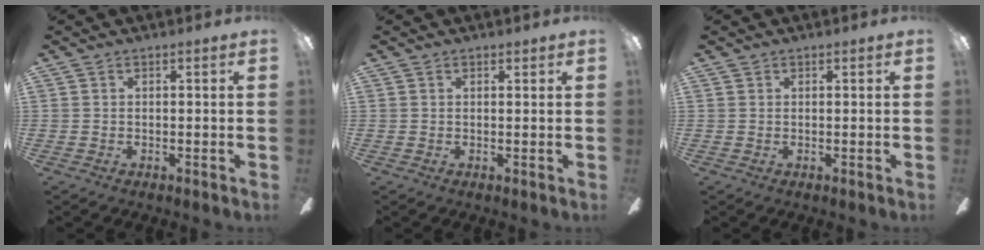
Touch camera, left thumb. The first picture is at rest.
{"total": 0.7, "force": [0.5, 0.5, 0.1], "torque": [-0.003, 0.002, 0.010]}
{"total": 0.5, "force": [0.4, 0.3, -0.1], "torque": [0.004, 0.003, 0.007]}